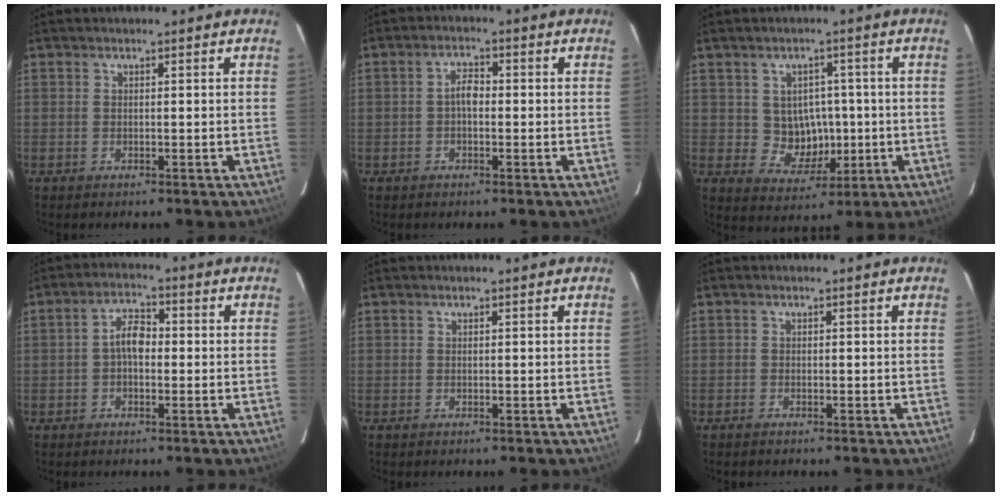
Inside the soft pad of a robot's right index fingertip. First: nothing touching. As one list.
[{"total": 2.7, "force": [-0.4, 1.5, 2.2], "torque": [-0.041, 0.011, -0.009]}, {"total": 7.1, "force": [-0.1, 6.5, 2.7], "torque": [-0.055, 0.011, 0.015]}, {"total": 4.4, "force": [-0.4, 2.5, 3.6], "torque": [-0.066, 0.016, -0.009]}, {"total": 0.0}, {"total": 0.7, "force": [-0.6, 0.2, 0.1], "torque": [-0.005, 0.000, -0.014]}]